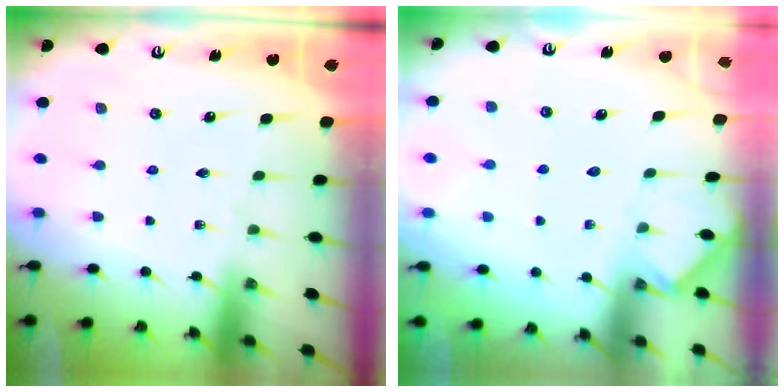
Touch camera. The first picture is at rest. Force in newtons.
{"total": 3.1, "press": 3.1, "slide": 0.4}